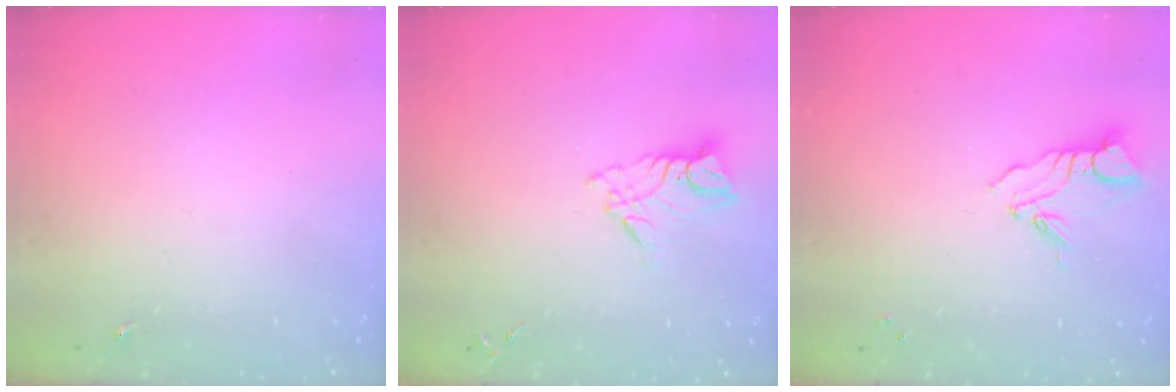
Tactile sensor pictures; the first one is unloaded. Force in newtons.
{"total": 9.7, "press": 9.6, "slide": 0.9}
{"total": 6.9, "press": 6.9, "slide": 0.7}